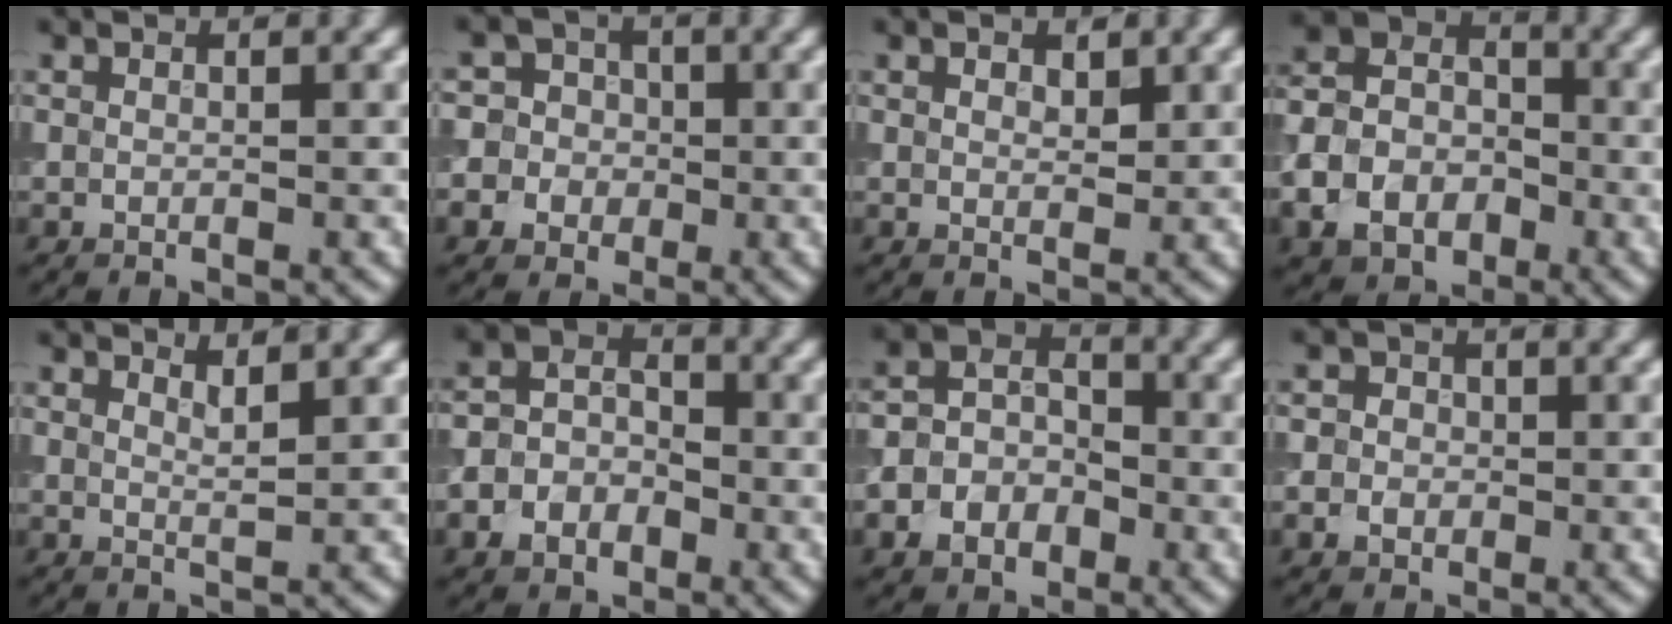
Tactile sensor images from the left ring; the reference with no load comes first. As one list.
[{"total": 8.1, "force": [-0.9, 7.8, 1.9], "torque": [-0.039, 0.020, -0.040]}, {"total": 1.4, "force": [0.7, 0.8, 0.8], "torque": [-0.011, 0.000, 0.015]}, {"total": 7.3, "force": [-2.9, 5.6, 3.6], "torque": [-0.062, -0.004, -0.061]}, {"total": 1.7, "force": [1.2, 0.4, 1.1], "torque": [-0.007, 0.002, 0.017]}, {"total": 4.9, "force": [-2.0, 3.8, 2.4], "torque": [-0.032, 0.001, -0.042]}, {"total": 5.8, "force": [-2.3, 4.6, 2.6], "torque": [-0.024, 0.001, -0.051]}, {"total": 3.3, "force": [-0.3, 3.0, 1.4], "torque": [-0.004, 0.006, -0.026]}]